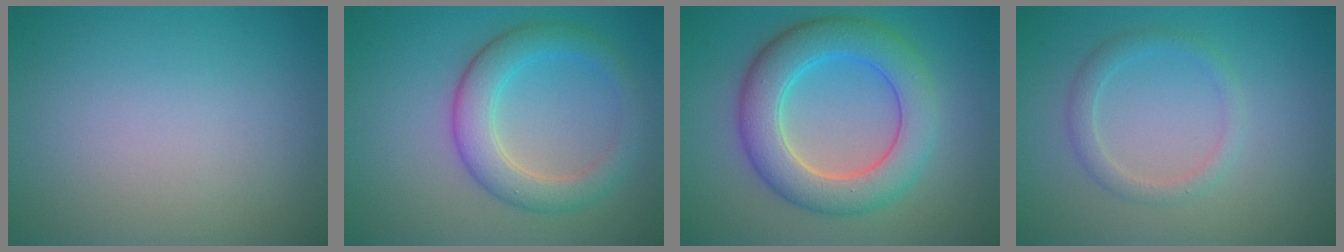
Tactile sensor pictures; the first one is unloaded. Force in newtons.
{"total": 4.6, "press": 4.6, "slide": 0.0}
{"total": 7.3, "press": 7.3, "slide": 0.5}
{"total": 1.9, "press": 1.9, "slide": 0.1}